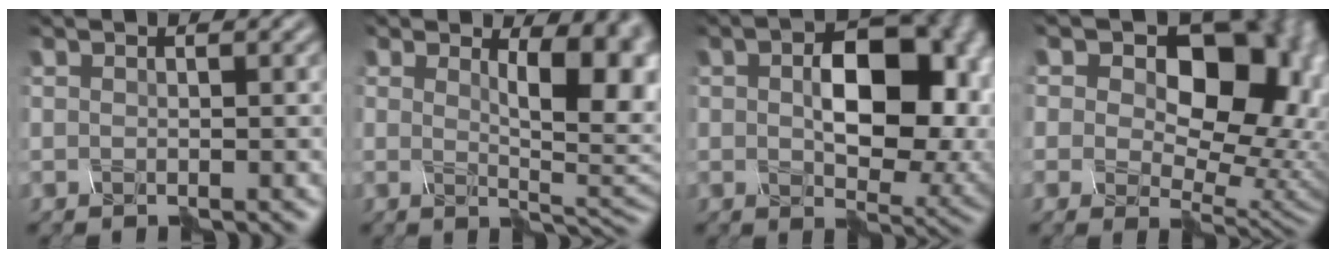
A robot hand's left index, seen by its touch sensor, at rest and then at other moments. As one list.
[{"total": 5.0, "force": [1.1, 1.6, 4.6], "torque": [-0.061, -0.008, 0.044]}, {"total": 10.2, "force": [0.6, 6.0, 8.3], "torque": [-0.118, 0.002, 0.042]}, {"total": 12.3, "force": [3.1, 8.2, 8.7], "torque": [-0.114, -0.001, 0.081]}]